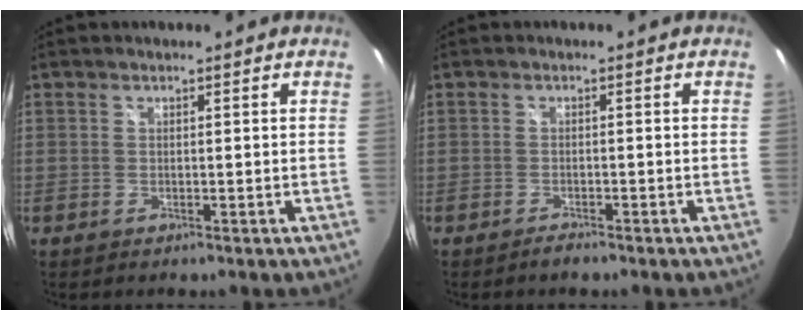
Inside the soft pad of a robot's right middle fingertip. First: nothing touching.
{"total": 1.4, "force": [-1.3, 0.3, 0.5], "torque": [-0.011, -0.003, -0.024]}